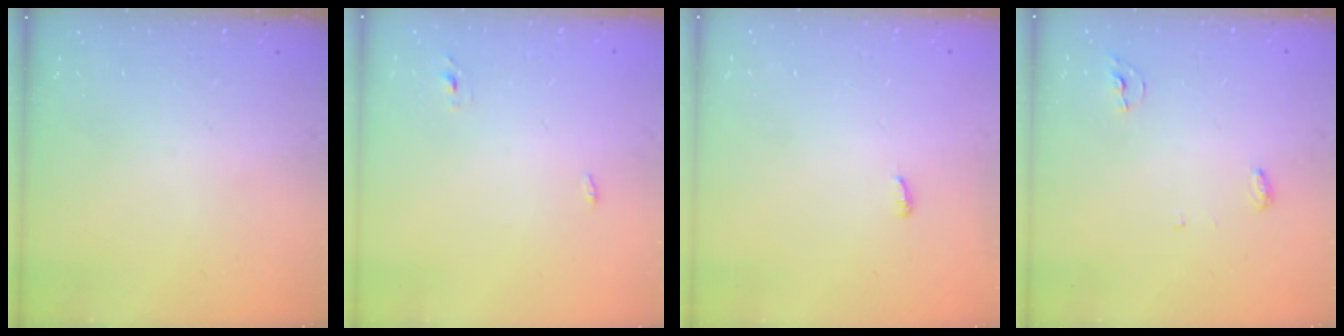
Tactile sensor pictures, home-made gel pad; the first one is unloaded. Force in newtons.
{"total": 2.7, "press": 2.6, "slide": 0.8}
{"total": 2.6, "press": 2.6, "slide": 0.2}
{"total": 3.8, "press": 3.8, "slide": 0.3}